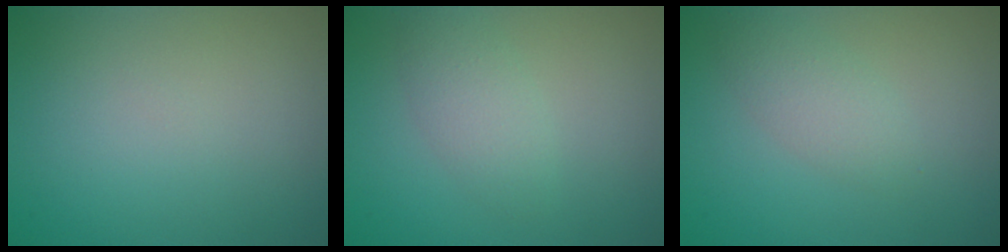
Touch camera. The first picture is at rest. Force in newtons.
{"total": 2.4, "press": 2.4, "slide": 0.1}
{"total": 2.2, "press": 2.2, "slide": 0.2}